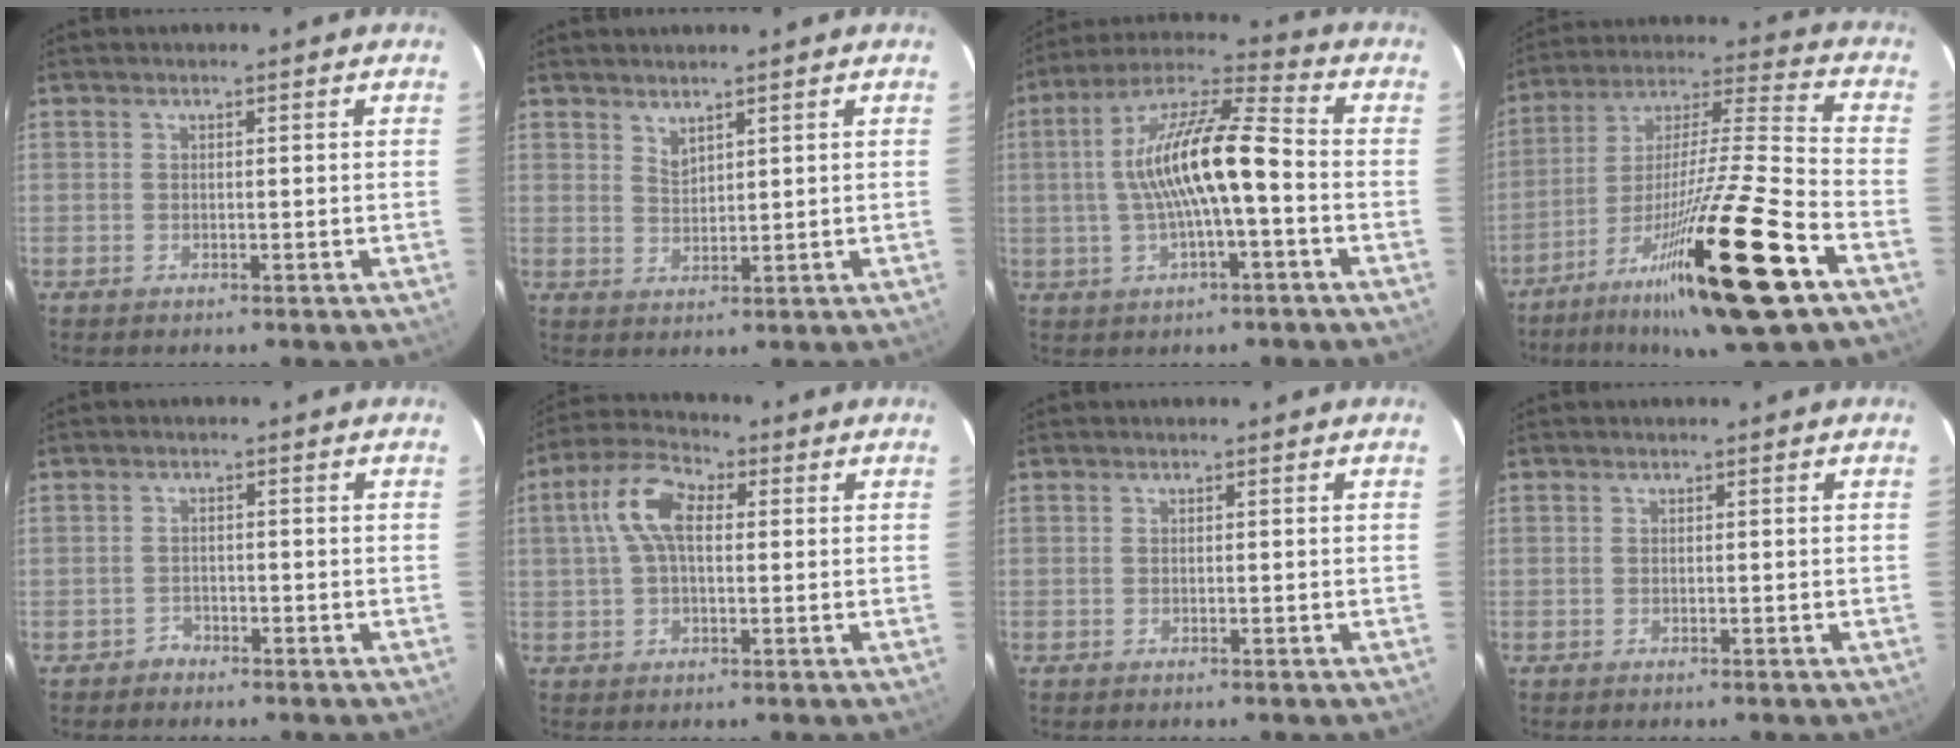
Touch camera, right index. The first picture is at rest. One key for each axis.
{"total": 2.5, "fx": 2.2, "fy": 0.7, "fz": 0.9, "tx": -0.014, "ty": 0.001, "tz": 0.040}
{"total": 14.4, "fx": -1.4, "fy": 3.1, "fz": 14.0, "tx": -0.259, "ty": 0.021, "tz": -0.027}
{"total": 24.9, "fx": -14.4, "fy": 1.4, "fz": 20.3, "tx": -0.366, "ty": -0.043, "tz": -0.243}
{"total": 1.8, "fx": -1.3, "fy": 1.2, "fz": -0.3, "tx": 0.004, "ty": 0.010, "tz": -0.022}
{"total": 9.1, "fx": 1.6, "fy": 4.8, "fz": 7.5, "tx": -0.155, "ty": 0.027, "tz": 0.027}
{"total": 0.0}
{"total": 0.0}